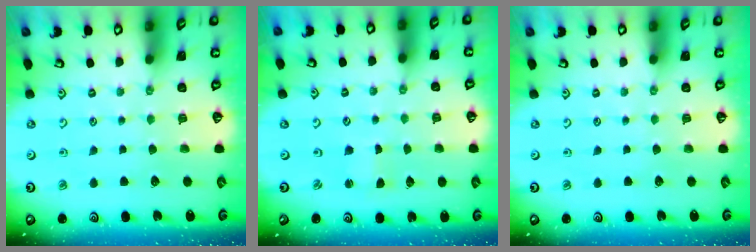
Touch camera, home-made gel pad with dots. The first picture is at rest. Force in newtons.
{"total": 1.2, "press": 1.2, "slide": 0.1}
{"total": 0.0}